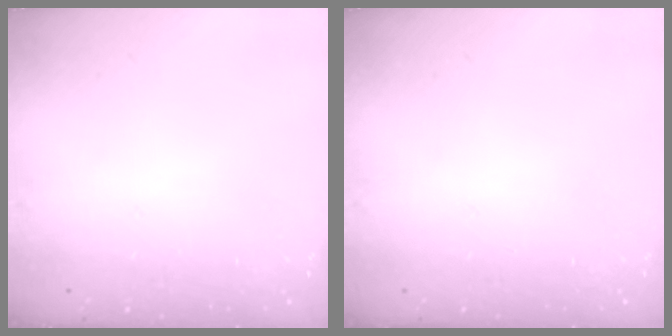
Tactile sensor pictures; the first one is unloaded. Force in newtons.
{"total": 0.0}